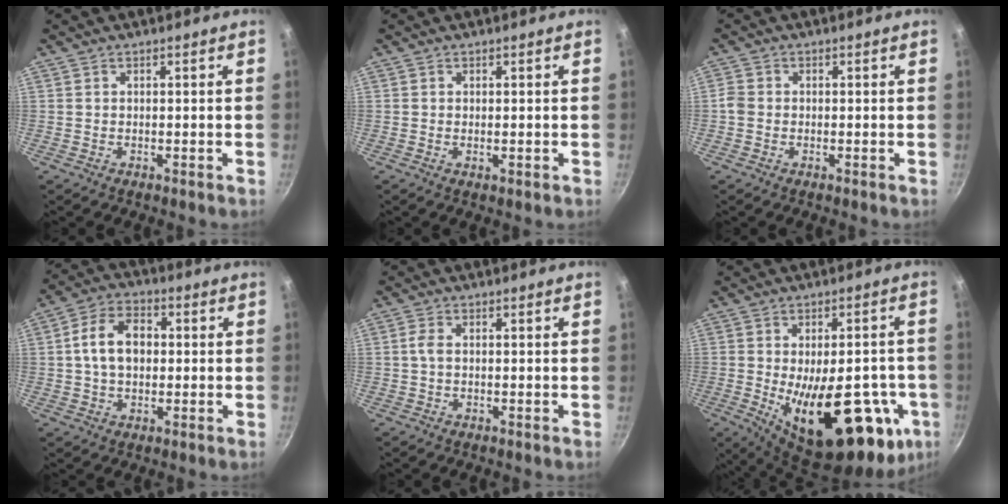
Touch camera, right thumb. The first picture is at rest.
{"total": 1.0, "force": [-0.1, 0.4, 0.9], "torque": [-0.015, -0.002, -0.002]}
{"total": 1.7, "force": [-0.4, 1.4, 0.8], "torque": [-0.015, 0.004, -0.011]}
{"total": 9.6, "force": [0.7, 6.7, 6.9], "torque": [-0.100, 0.022, 0.002]}
{"total": 2.0, "force": [-0.1, 1.0, 1.7], "torque": [-0.044, 0.007, -0.004]}
{"total": 26.3, "force": [-6.6, 11.9, 22.5], "torque": [-0.275, -0.011, -0.072]}